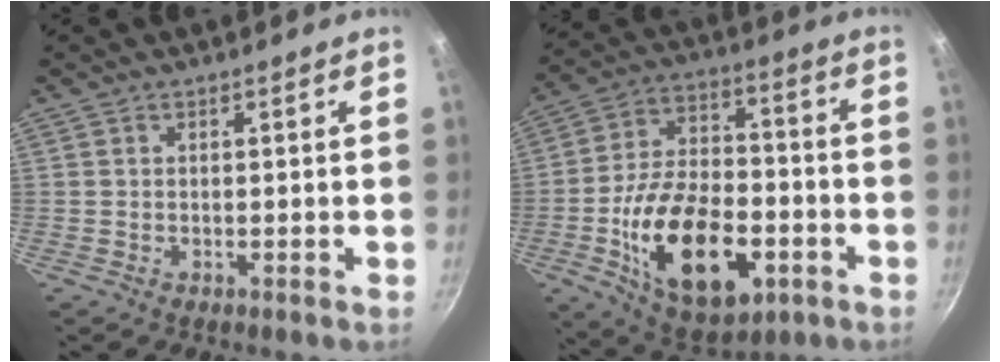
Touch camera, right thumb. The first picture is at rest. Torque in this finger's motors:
{"motor_torque": [0.39, 1.42, 1.88, -0.89, 0.22]}